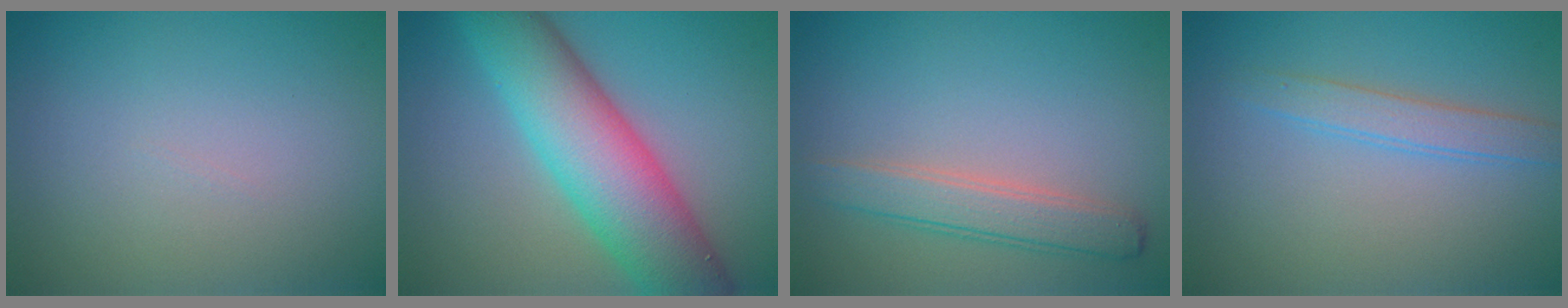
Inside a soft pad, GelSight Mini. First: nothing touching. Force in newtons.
{"total": 9.6, "press": 9.6, "slide": 0.3}
{"total": 2.9, "press": 2.9, "slide": 0.2}
{"total": 2.1, "press": 2.1, "slide": 0.1}